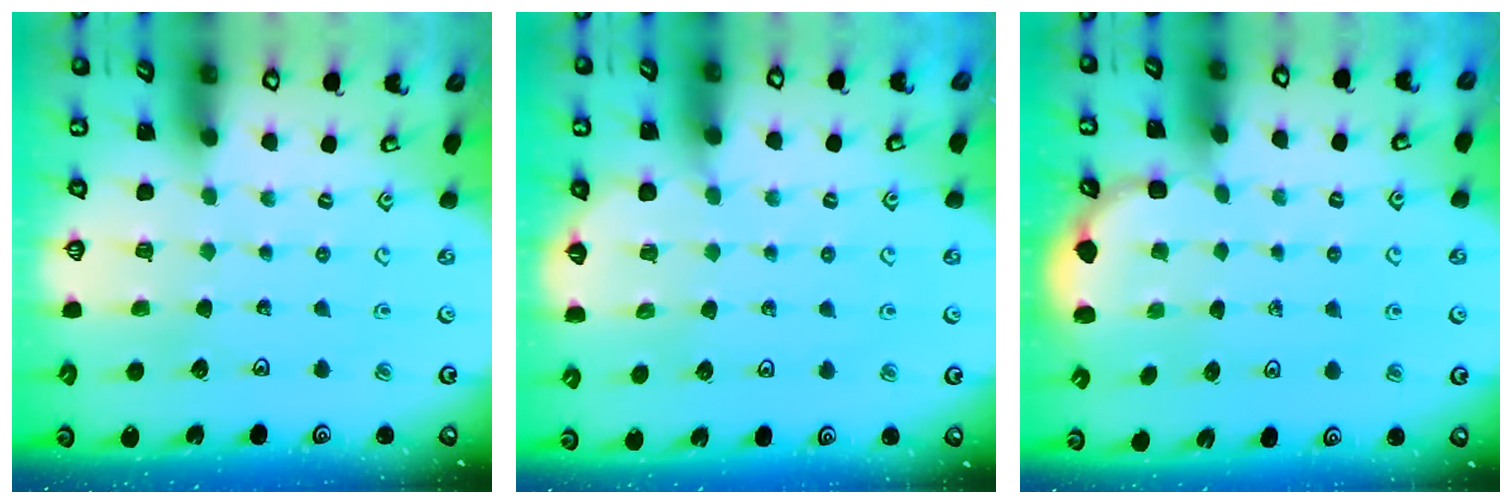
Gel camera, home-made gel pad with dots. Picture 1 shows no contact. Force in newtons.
{"total": 3.9, "press": 3.3, "slide": 2.1}
{"total": 2.6, "press": 2.2, "slide": 1.5}